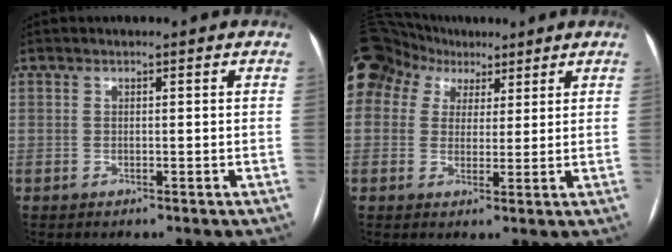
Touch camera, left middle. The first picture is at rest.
{"total": 22.3, "force": [12.0, 16.7, 8.7], "torque": [-0.280, 0.106, 0.228]}